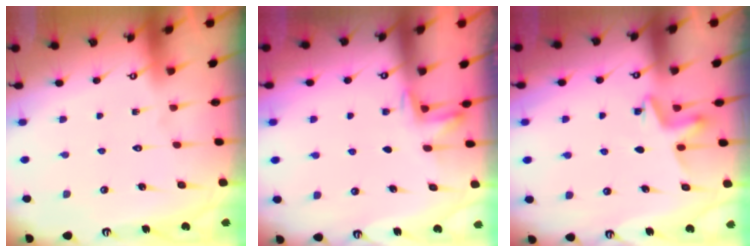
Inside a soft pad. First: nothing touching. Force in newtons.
{"total": 2.6, "press": 2.5, "slide": 0.7}
{"total": 4.1, "press": 4.1, "slide": 0.4}